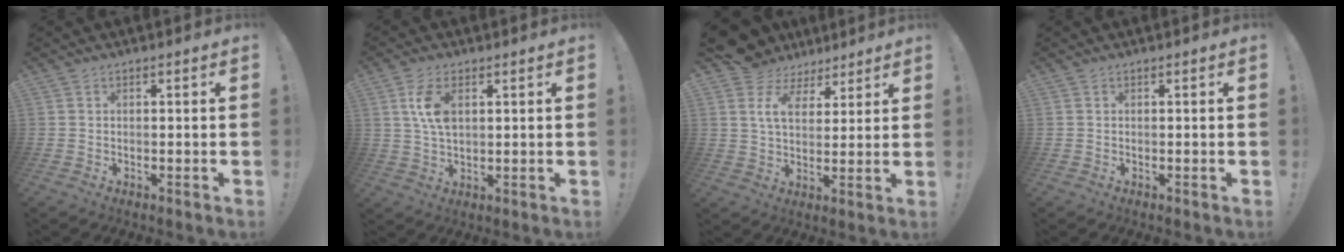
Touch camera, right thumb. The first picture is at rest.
{"total": 7.8, "force": [2.3, 4.3, 6.1], "torque": [-0.120, -0.004, 0.039]}
{"total": 10.3, "force": [5.6, 7.0, 4.9], "torque": [-0.094, -0.031, 0.109]}
{"total": 0.0}